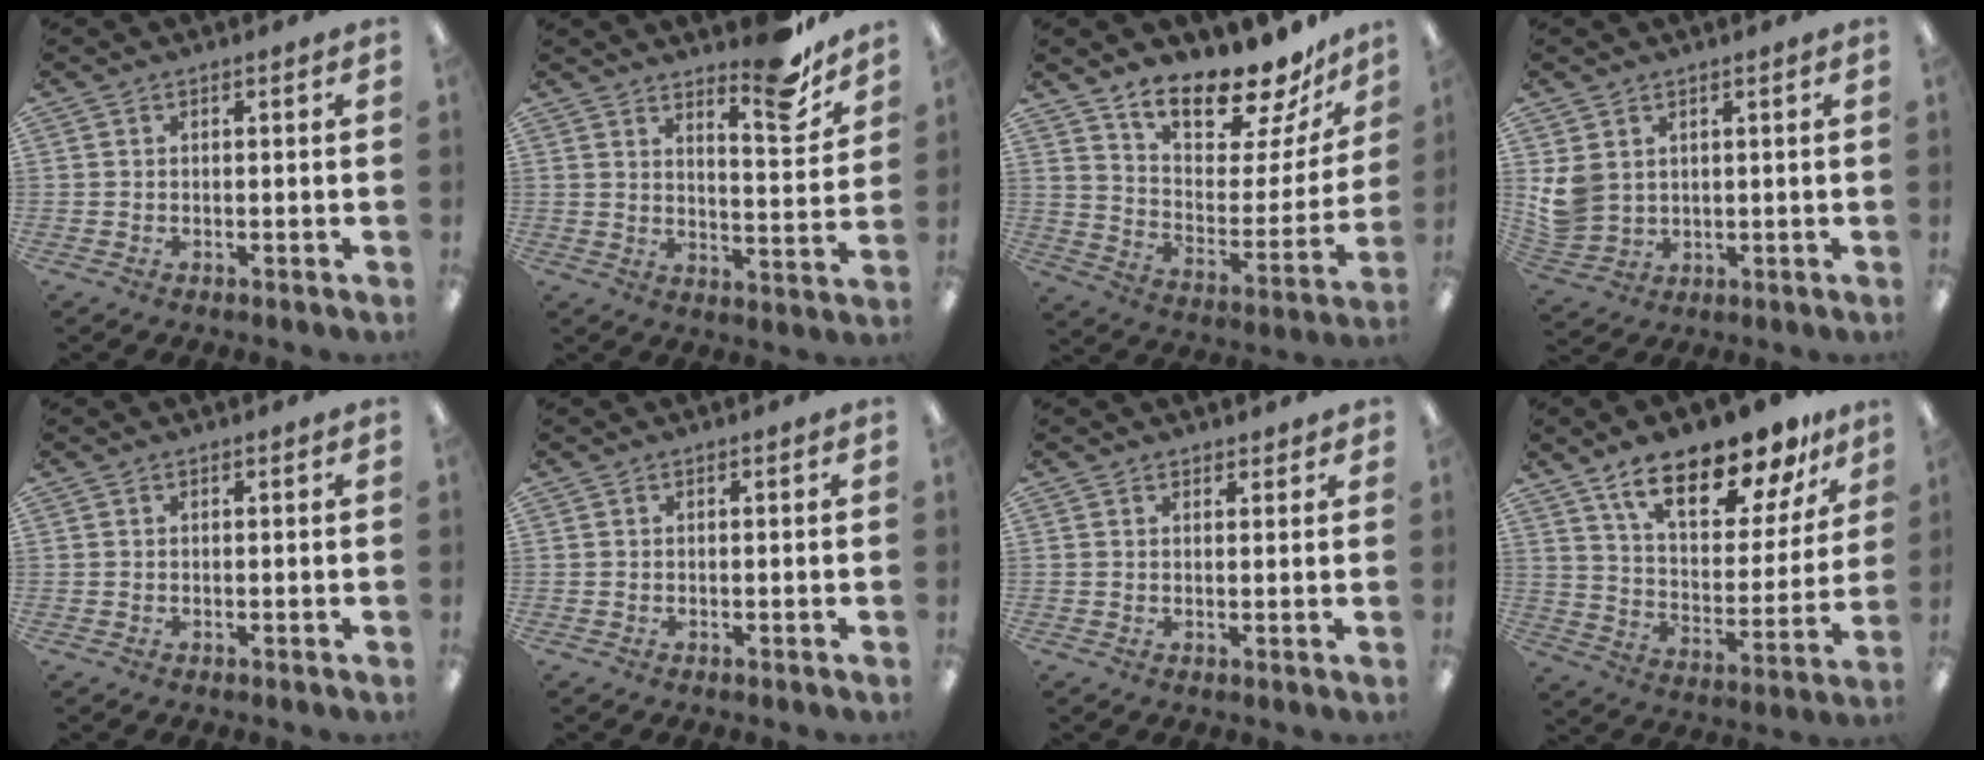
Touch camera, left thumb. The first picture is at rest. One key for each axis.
{"total": 12.2, "fx": 9.9, "fy": 3.2, "fz": 6.5, "tx": -0.067, "ty": -0.080, "tz": 0.164}
{"total": 15.9, "fx": 14.0, "fy": 4.7, "fz": 5.9, "tx": -0.101, "ty": -0.120, "tz": 0.243}
{"total": 6.3, "fx": 2.4, "fy": 5.4, "fz": 2.2, "tx": -0.052, "ty": -0.004, "tz": 0.050}
{"total": 0.0}
{"total": 0.0}
{"total": 1.6, "fx": 1.4, "fy": 0.8, "fz": 0.1, "tx": 0.007, "ty": -0.002, "tz": 0.026}
{"total": 18.6, "fx": 14.0, "fy": 6.6, "fz": 10.4, "tx": -0.172, "ty": -0.081, "tz": 0.236}